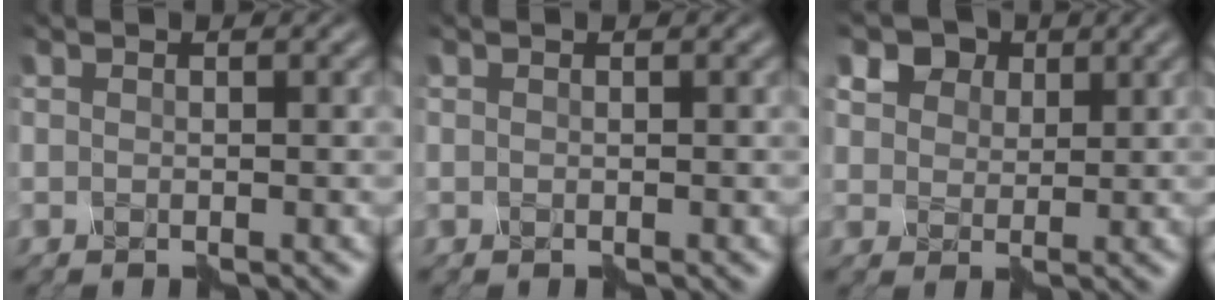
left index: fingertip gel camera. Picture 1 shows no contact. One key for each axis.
{"total": 0.0}
{"total": 5.6, "fx": 3.7, "fy": 3.7, "fz": 1.9, "tx": -0.056, "ty": 0.010, "tz": 0.064}